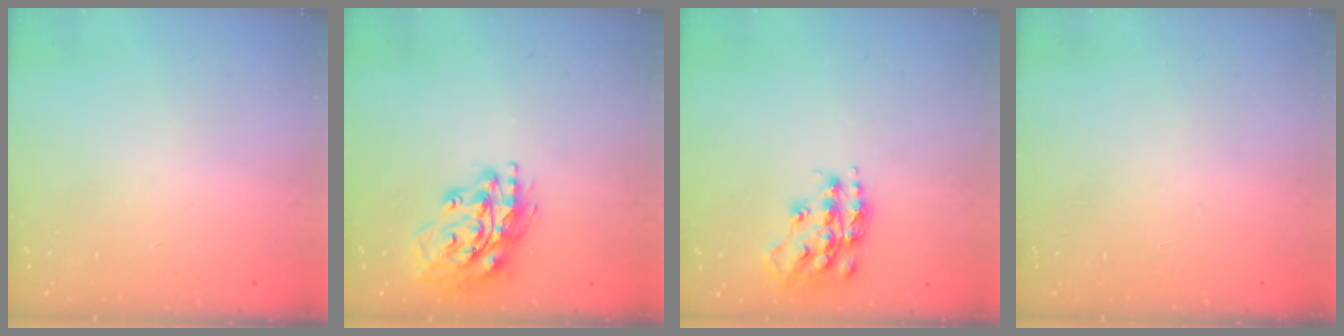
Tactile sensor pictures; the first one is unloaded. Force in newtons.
{"total": 16.9, "press": 16.7, "slide": 2.3}
{"total": 14.7, "press": 14.7, "slide": 0.9}
{"total": 0.0}